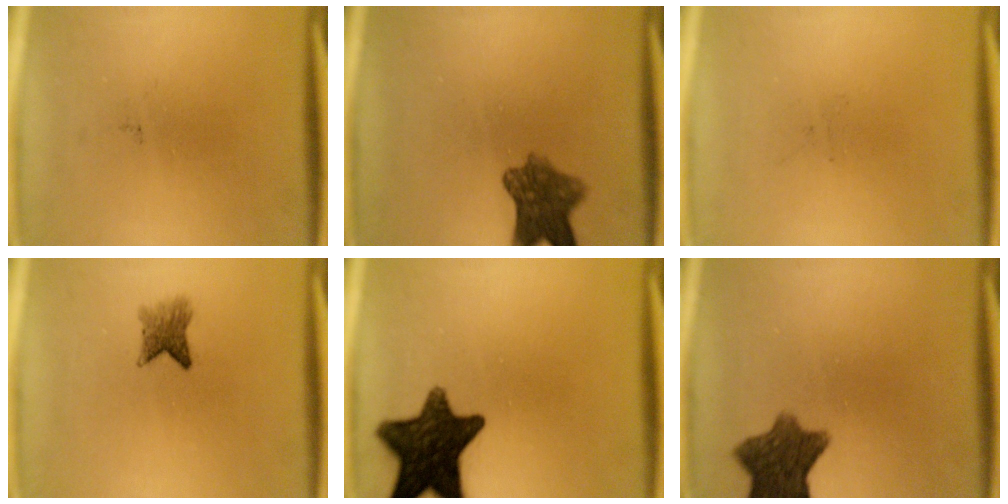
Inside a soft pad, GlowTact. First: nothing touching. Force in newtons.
{"total": 7.3}
{"total": 0.0}
{"total": 3.0}
{"total": 14.2}
{"total": 9.0}